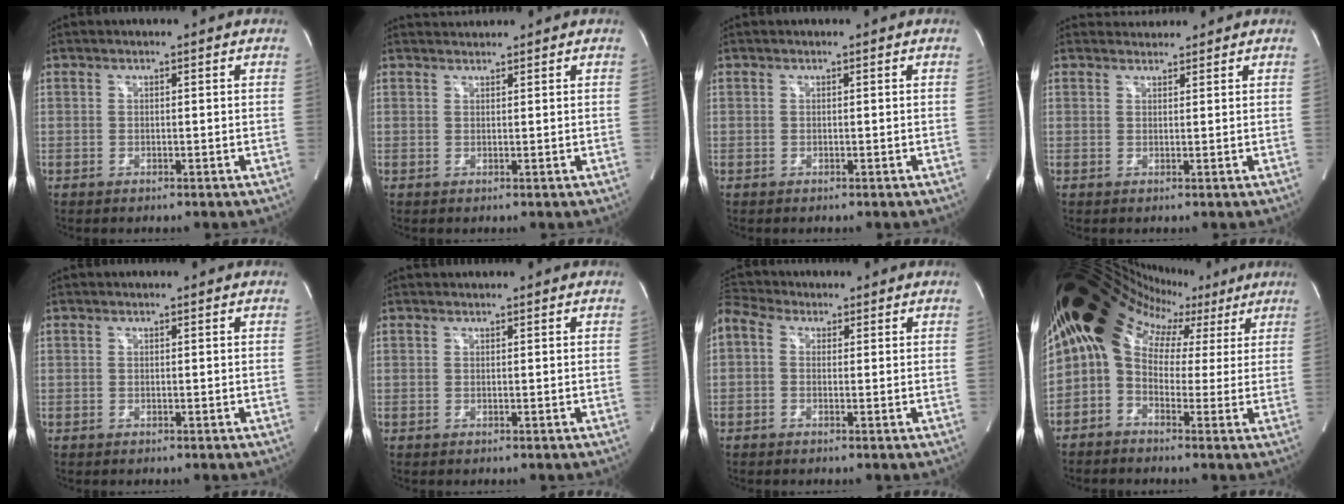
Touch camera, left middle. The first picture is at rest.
{"total": 1.7, "force": [1.6, 0.0, -0.3], "torque": [-0.005, 0.016, 0.035]}
{"total": 0.0}
{"total": 2.1, "force": [2.1, 0.4, -0.3], "torque": [0.000, 0.018, 0.036]}
{"total": 0.0}
{"total": 0.7, "force": [0.7, 0.0, 0.1], "torque": [-0.006, 0.016, 0.018]}
{"total": 5.0, "force": [2.0, 3.7, 2.8], "torque": [-0.086, 0.033, 0.034]}
{"total": 17.4, "force": [6.9, 12.8, 9.4], "torque": [-0.198, 0.104, 0.101]}